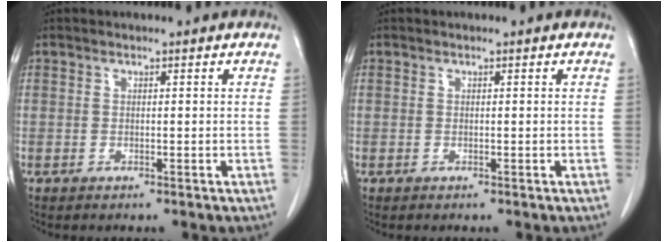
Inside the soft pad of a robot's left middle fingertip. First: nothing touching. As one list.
[{"total": 0.0}]